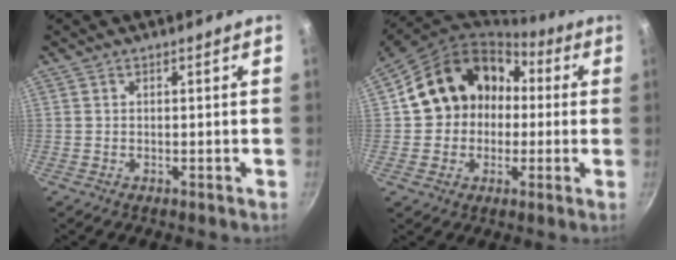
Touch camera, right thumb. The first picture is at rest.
{"total": 17.4, "force": [1.5, 15.0, 8.8], "torque": [-0.117, 0.060, 0.020]}